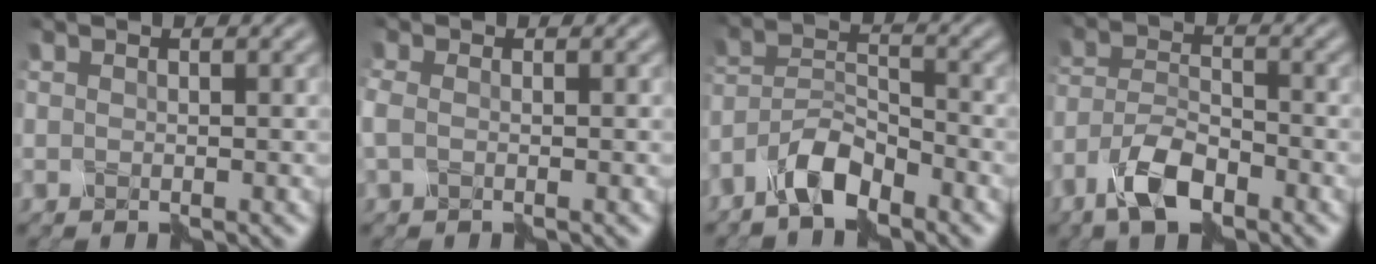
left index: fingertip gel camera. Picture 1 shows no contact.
{"total": 1.5, "force": [-0.5, 0.9, 1.0], "torque": [-0.023, 0.006, -0.011]}
{"total": 4.8, "force": [-4.2, 1.1, 2.0], "torque": [-0.035, 0.009, -0.087]}
{"total": 5.0, "force": [-3.9, 1.5, 2.6], "torque": [-0.059, 0.004, -0.083]}